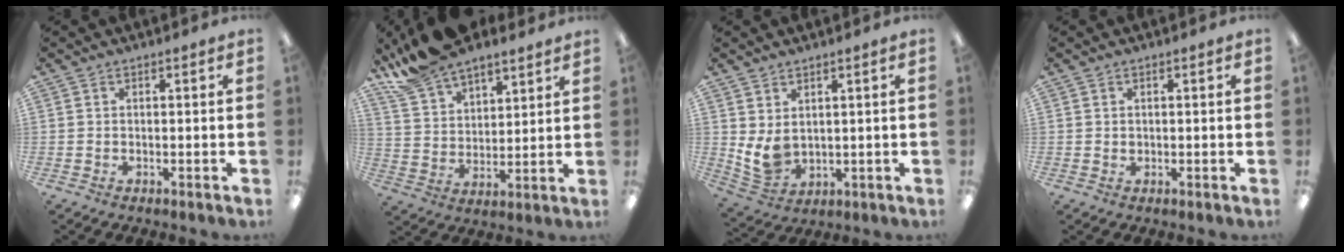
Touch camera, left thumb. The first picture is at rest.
{"total": 13.3, "force": [11.4, 5.1, 4.6], "torque": [-0.112, -0.060, 0.216]}
{"total": 5.9, "force": [2.1, 4.1, 3.6], "torque": [-0.083, -0.018, 0.042]}
{"total": 0.6, "force": [0.5, 0.4, 0.1], "torque": [-0.004, 0.000, 0.009]}